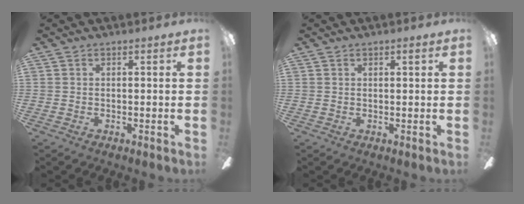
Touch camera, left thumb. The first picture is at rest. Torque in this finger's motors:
{"motor_torque": [-0.12, -0.02, -0.28, 0.11, 0.03]}